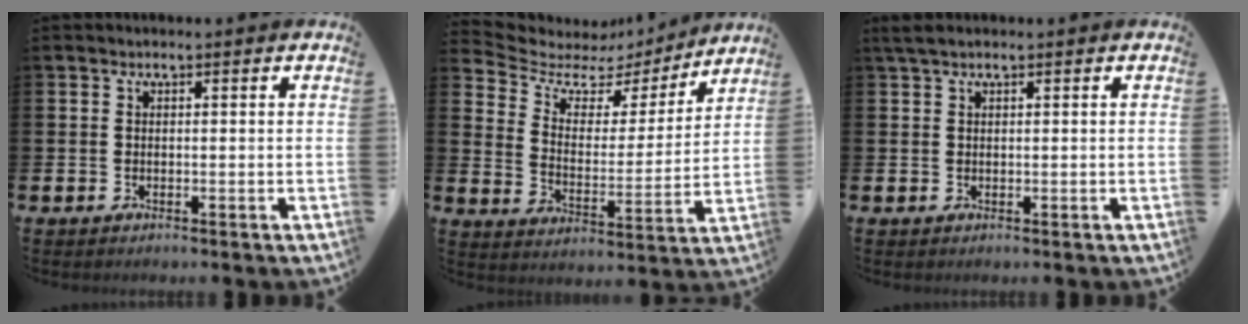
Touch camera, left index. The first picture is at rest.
{"total": 6.1, "force": [4.9, 3.4, 1.3], "torque": [-0.056, -0.035, 0.077]}
{"total": 1.5, "force": [1.1, 0.2, 1.0], "torque": [-0.025, 0.006, 0.021]}